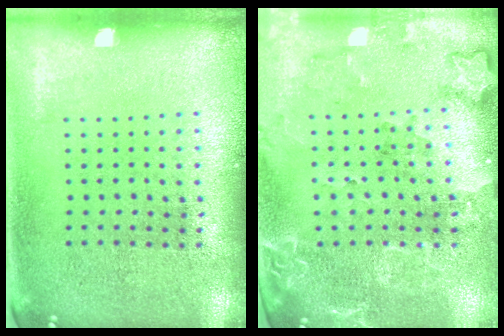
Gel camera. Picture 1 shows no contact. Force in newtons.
{"total": 2.0, "press": 1.9, "slide": 0.7}